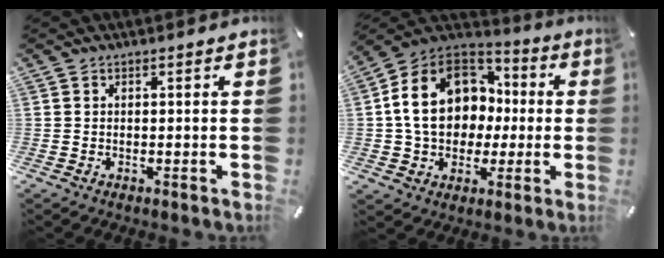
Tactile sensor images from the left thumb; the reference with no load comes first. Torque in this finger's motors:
{"motor_torque": [0.01, 2.09, 1.92, -0.85, 0.61]}